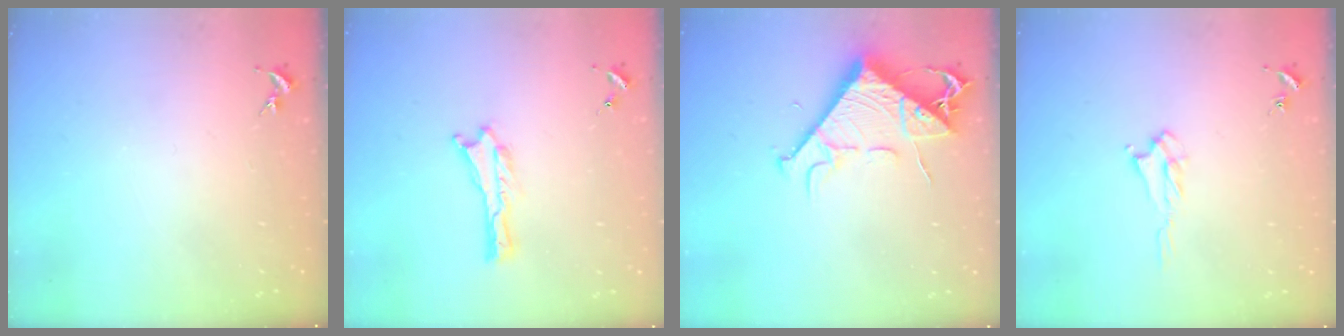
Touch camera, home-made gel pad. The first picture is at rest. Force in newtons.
{"total": 0.0}
{"total": 9.2, "press": 9.1, "slide": 1.2}
{"total": 3.1, "press": 3.1, "slide": 0.5}